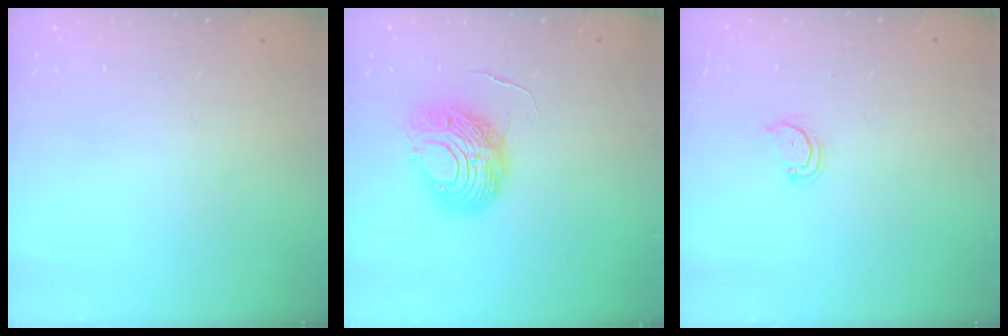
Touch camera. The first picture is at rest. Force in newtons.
{"total": 9.7, "press": 9.6, "slide": 1.1}
{"total": 3.1, "press": 3.1, "slide": 0.2}